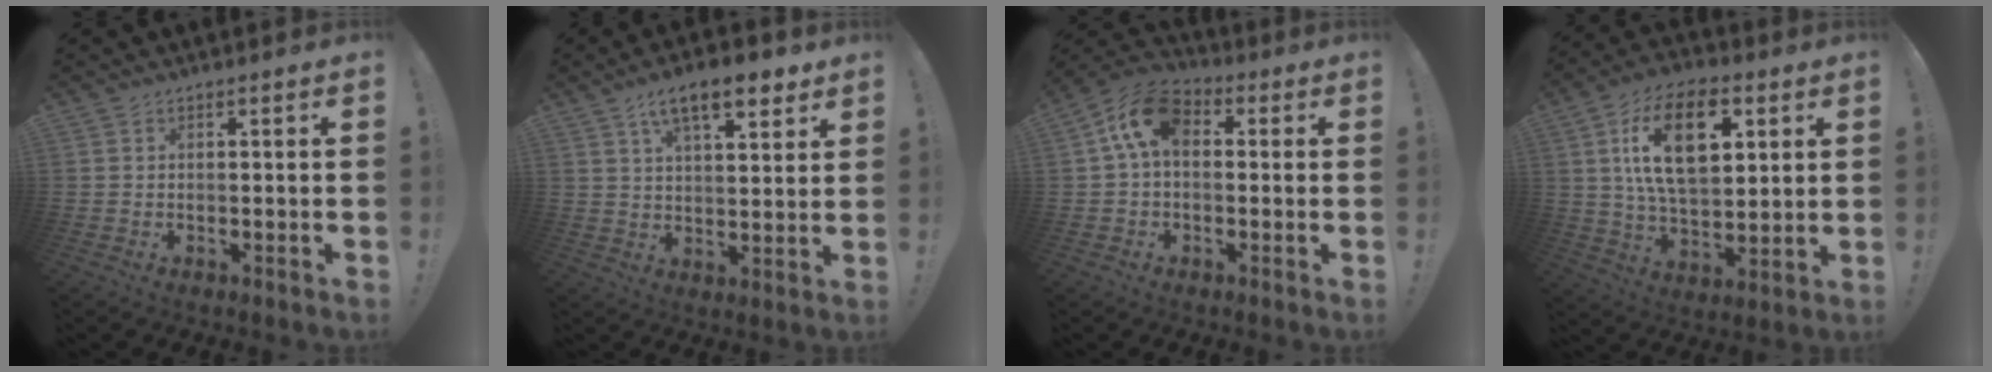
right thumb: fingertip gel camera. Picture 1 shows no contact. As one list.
[{"total": 11.7, "force": [6.9, 4.3, 8.4], "torque": [-0.129, -0.024, 0.117]}, {"total": 9.3, "force": [1.9, 6.5, 6.4], "torque": [-0.126, 0.015, 0.041]}, {"total": 20.2, "force": [7.0, 11.0, 15.4], "torque": [-0.253, -0.016, 0.112]}]